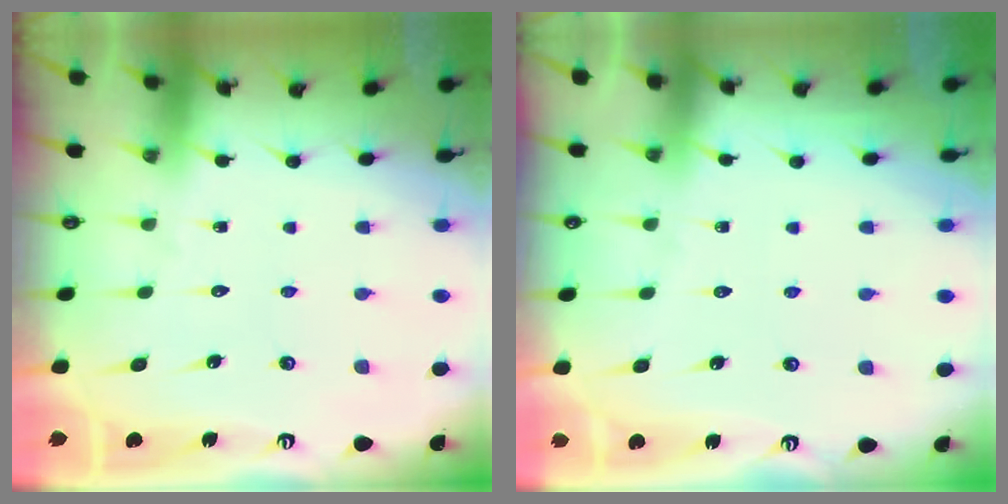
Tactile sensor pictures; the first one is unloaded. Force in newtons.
{"total": 2.6, "press": 2.6, "slide": 0.4}